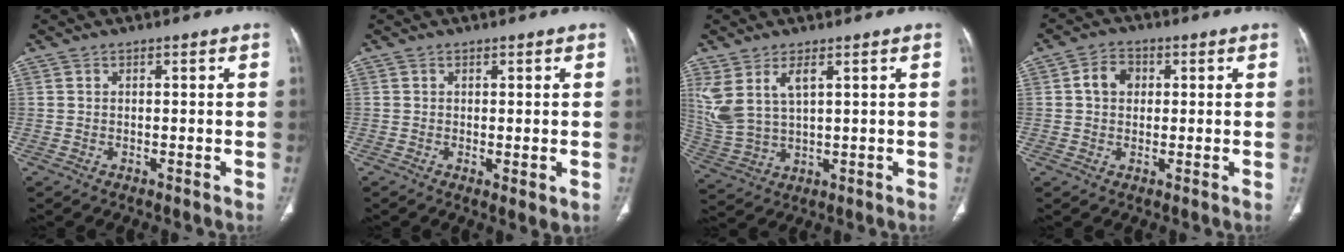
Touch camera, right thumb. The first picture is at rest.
{"total": 2.2, "force": [-0.3, 0.7, 2.0], "torque": [-0.033, -0.010, -0.002]}
{"total": 9.6, "force": [4.0, 4.5, 7.4], "torque": [-0.173, -0.012, 0.096]}
{"total": 4.6, "force": [0.8, 3.7, 2.7], "torque": [-0.034, 0.009, 0.010]}